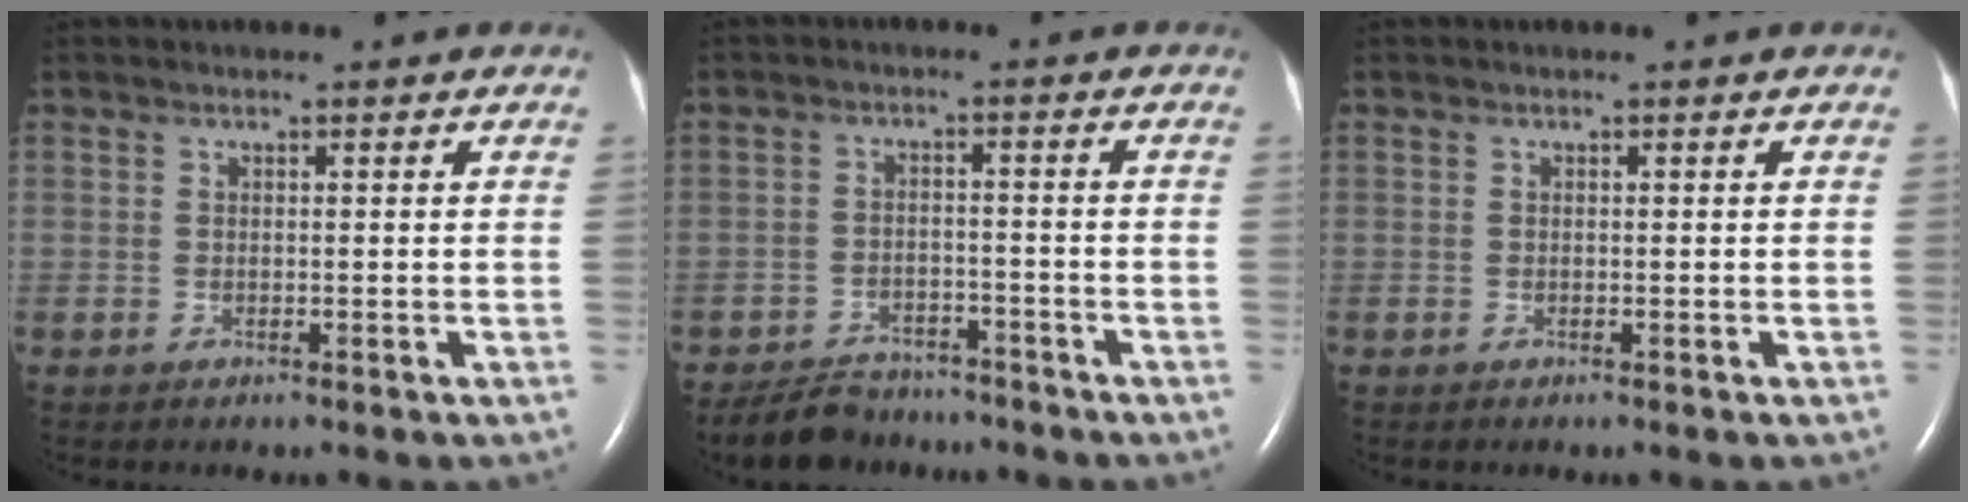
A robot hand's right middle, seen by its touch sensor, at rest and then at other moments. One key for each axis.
{"total": 6.6, "fx": -5.9, "fy": 2.7, "fz": 1.3, "tx": -0.030, "ty": -0.008, "tz": -0.096}
{"total": 0.0}